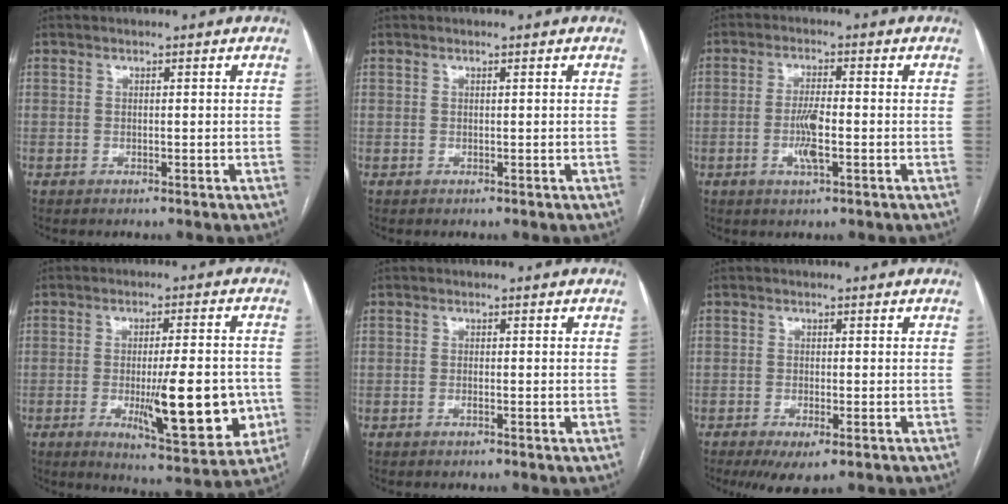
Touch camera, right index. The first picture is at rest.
{"total": 0.0}
{"total": 5.0, "force": [-1.3, 0.7, 4.8], "torque": [-0.097, -0.006, -0.023]}
{"total": 14.9, "force": [-3.1, 3.2, 14.2], "torque": [-0.202, -0.014, -0.037]}
{"total": 1.0, "force": [-0.3, 0.1, 0.9], "torque": [-0.016, 0.001, -0.005]}
{"total": 4.2, "force": [-2.3, 1.1, 3.3], "torque": [-0.051, -0.007, -0.031]}